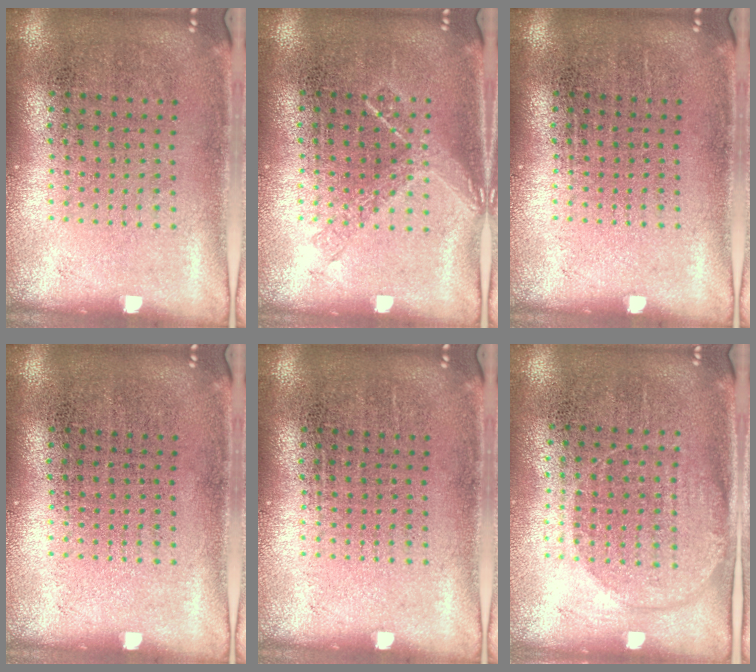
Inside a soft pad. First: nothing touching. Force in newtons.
{"total": 0.8, "press": 0.8, "slide": 0.3}
{"total": 0.0}
{"total": 0.0}
{"total": 0.0}
{"total": 1.5, "press": 1.4, "slide": 0.8}